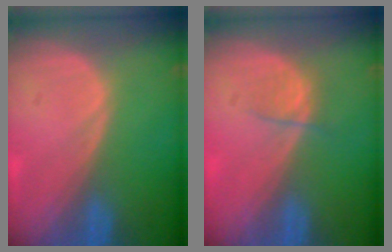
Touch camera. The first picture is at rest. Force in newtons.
{"total": 2.2, "press": 2.0, "slide": 0.9}